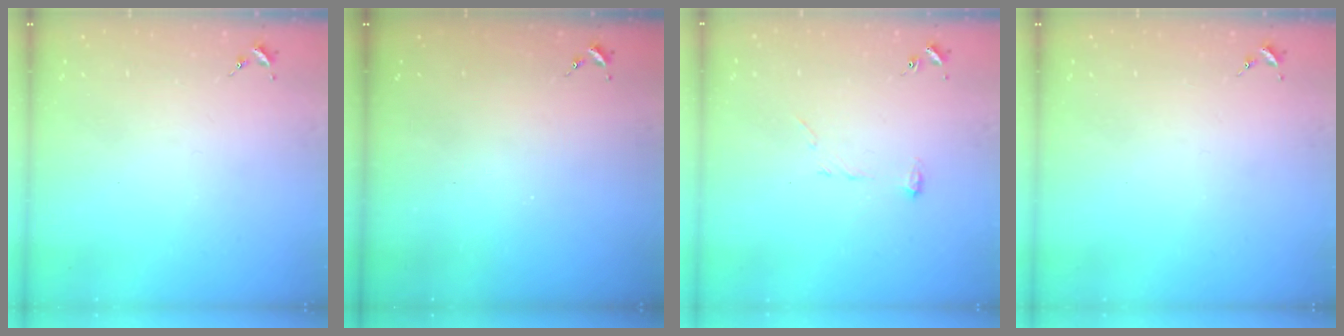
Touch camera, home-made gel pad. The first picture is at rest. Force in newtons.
{"total": 0.0}
{"total": 6.9, "press": 6.9, "slide": 0.6}
{"total": 0.0}